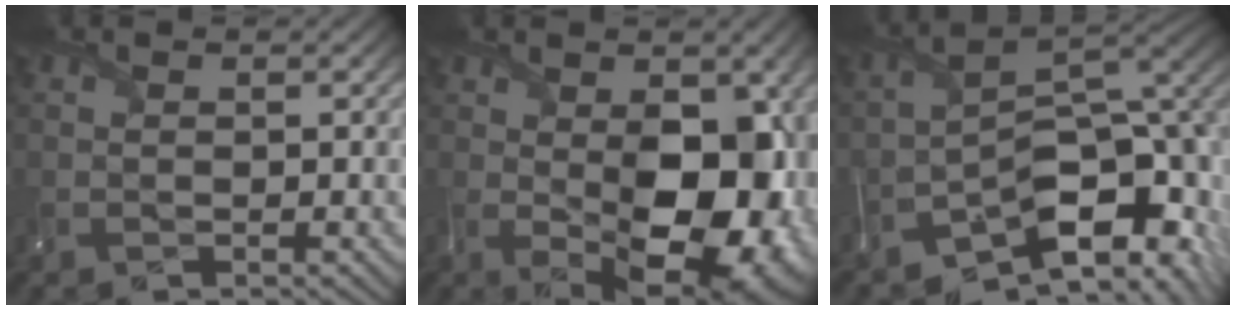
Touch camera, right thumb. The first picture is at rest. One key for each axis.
{"total": 14.8, "fx": -0.7, "fy": 8.2, "fz": 12.3, "tx": -0.170, "ty": -0.028, "tz": 0.009}
{"total": 10.8, "fx": -6.4, "fy": 4.7, "fz": 7.3, "tx": -0.100, "ty": -0.006, "tz": -0.121}